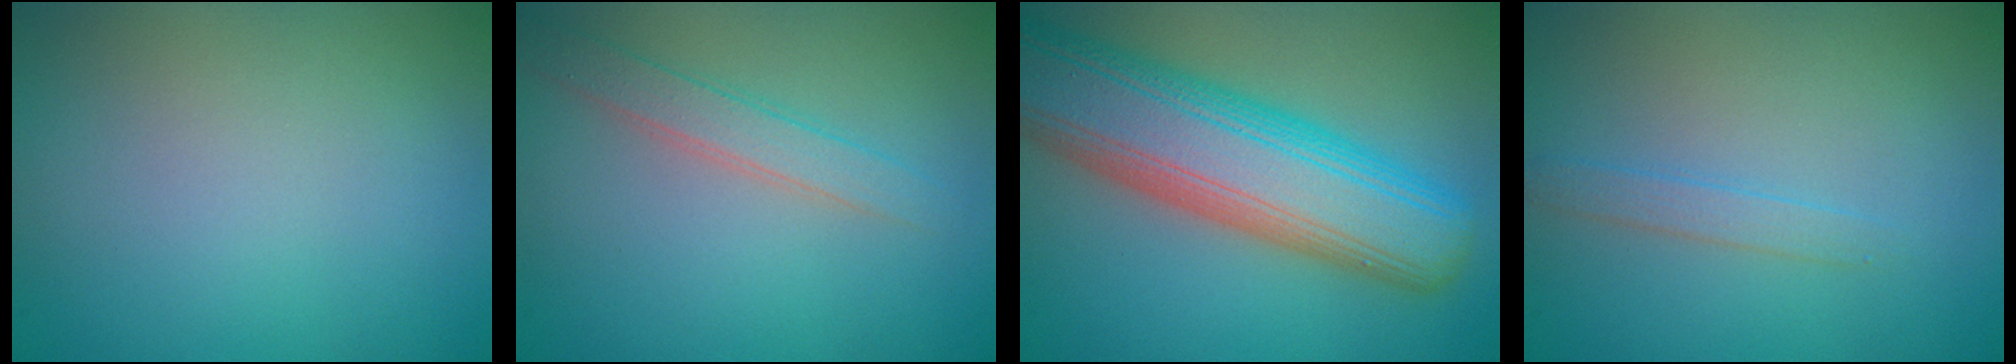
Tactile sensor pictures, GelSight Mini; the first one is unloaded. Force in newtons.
{"total": 2.3, "press": 2.3, "slide": 0.1}
{"total": 12.1, "press": 12.1, "slide": 0.7}
{"total": 1.3, "press": 1.3, "slide": 0.1}